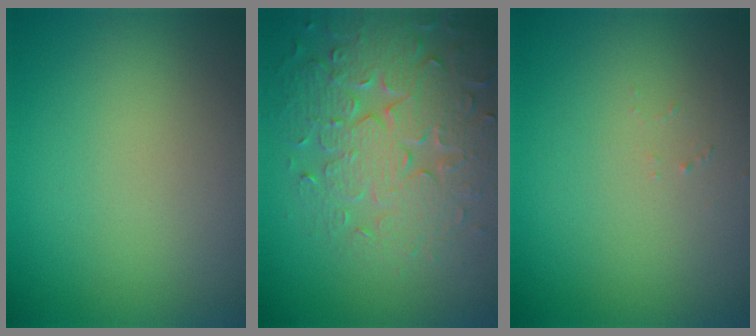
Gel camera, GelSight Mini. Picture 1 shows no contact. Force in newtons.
{"total": 6.7, "press": 5.6, "slide": 3.7}
{"total": 0.7, "press": 0.7, "slide": 0.1}